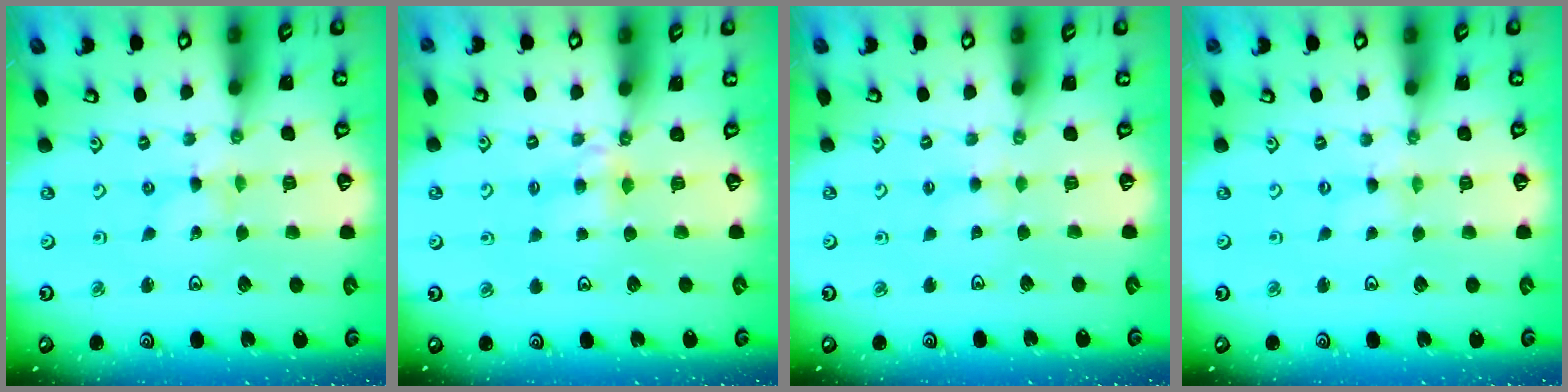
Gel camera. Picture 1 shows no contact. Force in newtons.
{"total": 4.3, "press": 4.3, "slide": 0.4}
{"total": 2.8, "press": 2.8, "slide": 0.3}
{"total": 0.0}